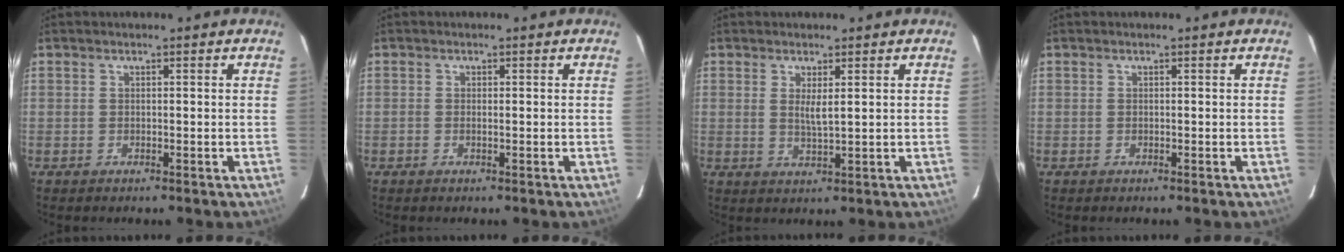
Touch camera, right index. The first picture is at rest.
{"total": 0.6, "force": [-0.1, 0.2, 0.5], "torque": [-0.013, 0.001, -0.003]}
{"total": 3.0, "force": [0.8, 0.5, 2.8], "torque": [-0.052, -0.007, 0.014]}
{"total": 0.0}